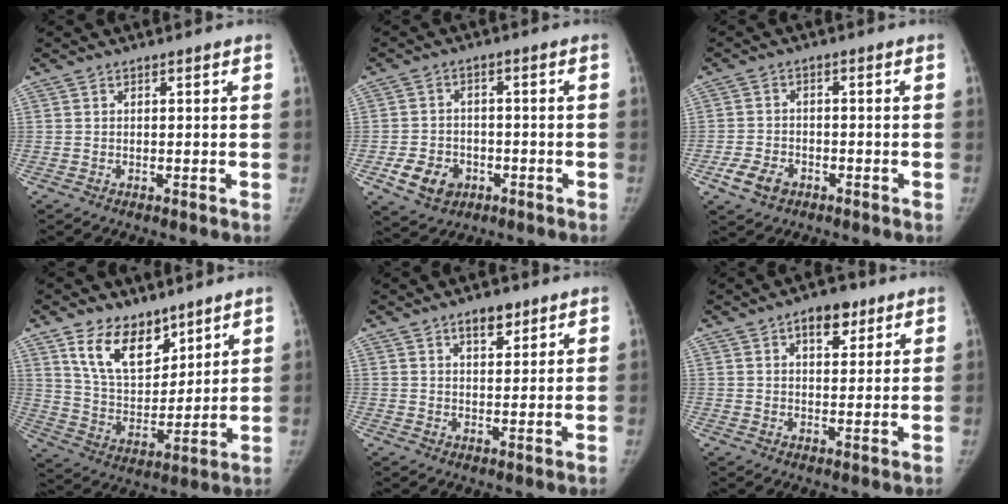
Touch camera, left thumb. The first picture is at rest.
{"total": 7.5, "force": [-3.1, 5.9, 3.5], "torque": [-0.044, 0.018, -0.044]}
{"total": 5.3, "force": [-2.8, 3.6, 2.6], "torque": [-0.046, 0.014, -0.047]}
{"total": 13.3, "force": [8.5, 7.6, 6.8], "torque": [-0.080, -0.059, 0.164]}
{"total": 4.6, "force": [2.9, 2.3, 2.8], "torque": [-0.023, -0.015, 0.044]}
{"total": 6.3, "force": [3.4, 3.5, 4.1], "torque": [-0.032, -0.011, 0.045]}